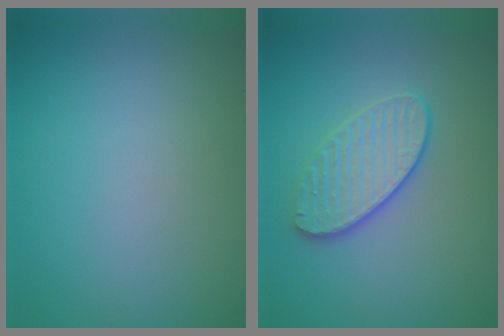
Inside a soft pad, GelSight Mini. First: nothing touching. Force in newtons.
{"total": 3.0, "press": 2.8, "slide": 1.2}